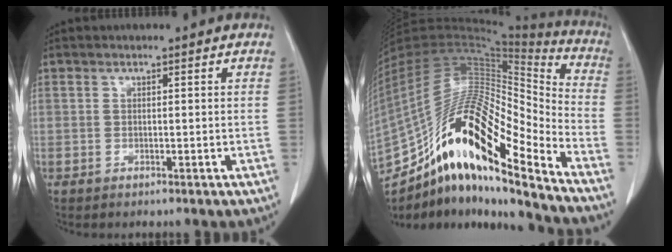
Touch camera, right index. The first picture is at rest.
{"total": 26.4, "force": [-16.0, 5.8, 20.2], "torque": [-0.376, 0.011, -0.282]}